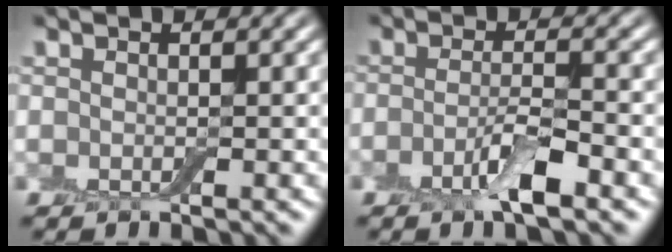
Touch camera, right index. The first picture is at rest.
{"total": 3.4, "force": [-1.7, 0.8, 2.8], "torque": [-0.053, 0.004, -0.039]}